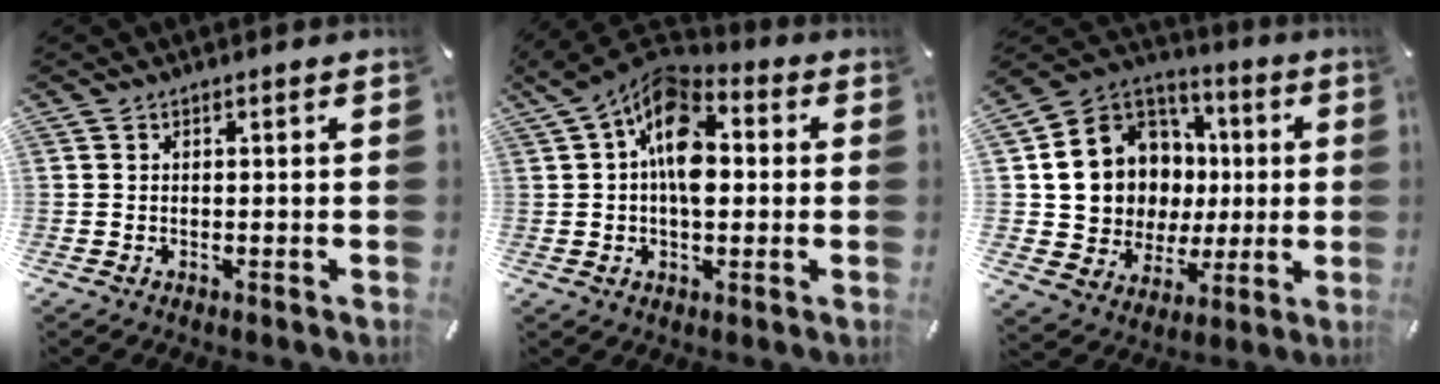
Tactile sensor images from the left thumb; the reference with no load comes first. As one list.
[{"total": 14.6, "force": [2.4, 9.0, 11.3], "torque": [-0.200, -0.014, 0.038]}, {"total": 14.0, "force": [1.7, 13.2, 4.1], "torque": [-0.083, -0.030, 0.057]}]